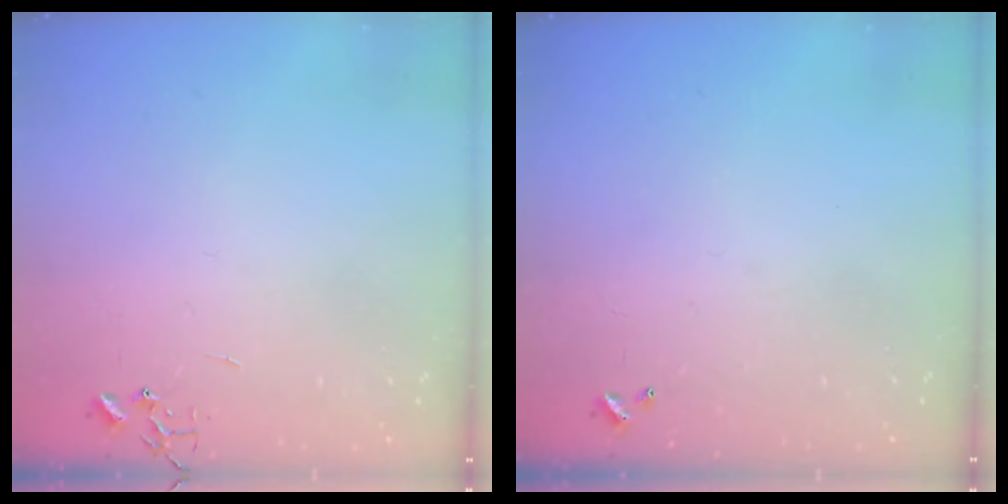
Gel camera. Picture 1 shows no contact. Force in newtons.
{"total": 0.0}